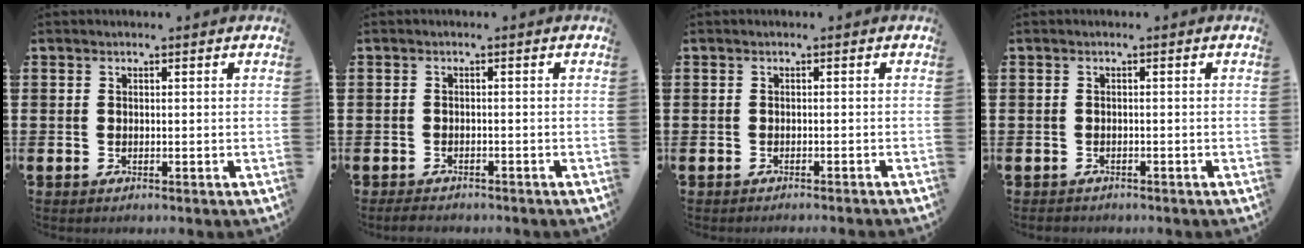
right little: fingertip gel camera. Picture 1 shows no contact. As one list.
[{"total": 1.1, "force": [-1.1, 0.2, 0.3], "torque": [-0.008, 0.002, -0.023]}, {"total": 0.6, "force": [-0.6, -0.2, 0.0], "torque": [0.001, 0.000, -0.013]}, {"total": 0.5, "force": [-0.5, 0.2, 0.0], "torque": [-0.002, 0.001, -0.012]}]